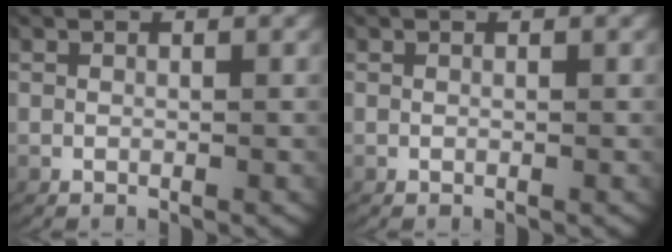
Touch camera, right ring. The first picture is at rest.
{"total": 0.0}